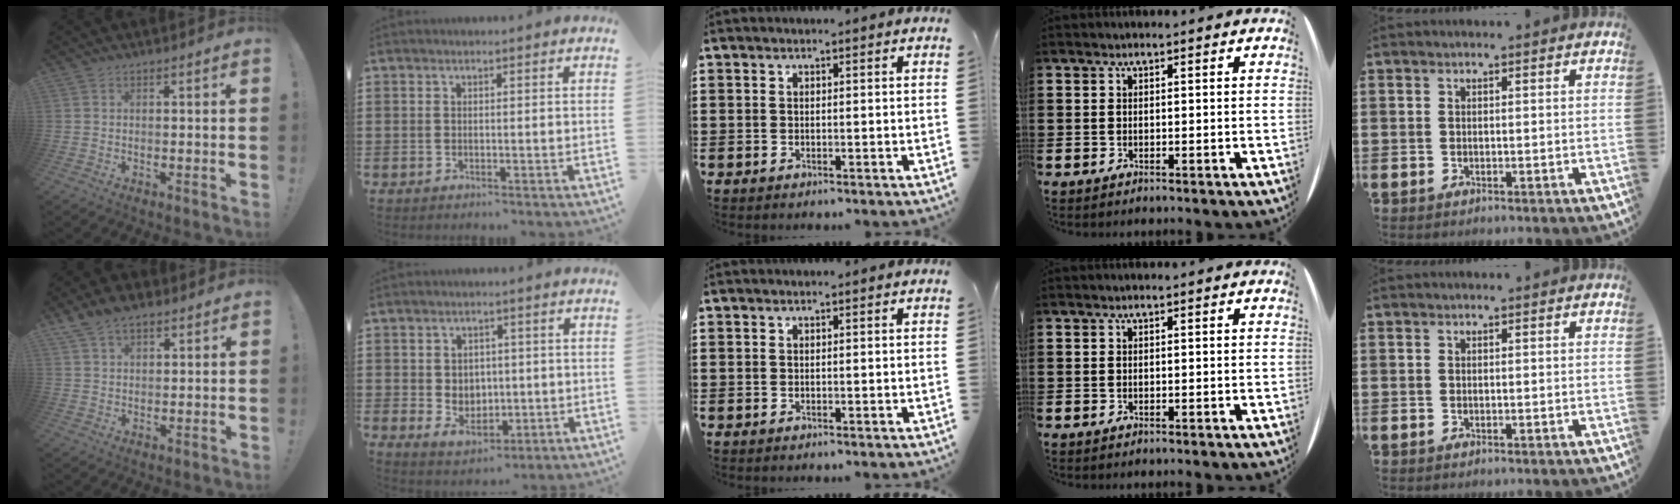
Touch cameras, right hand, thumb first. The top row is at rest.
{"thumb": {"total": 6.4, "force": [4.4, 3.5, 3.2], "torque": [-0.062, -0.011, 0.085]}, "index": {"total": 3.9, "force": [0.1, 3.6, 1.6], "torque": [-0.029, 0.005, -0.003]}}